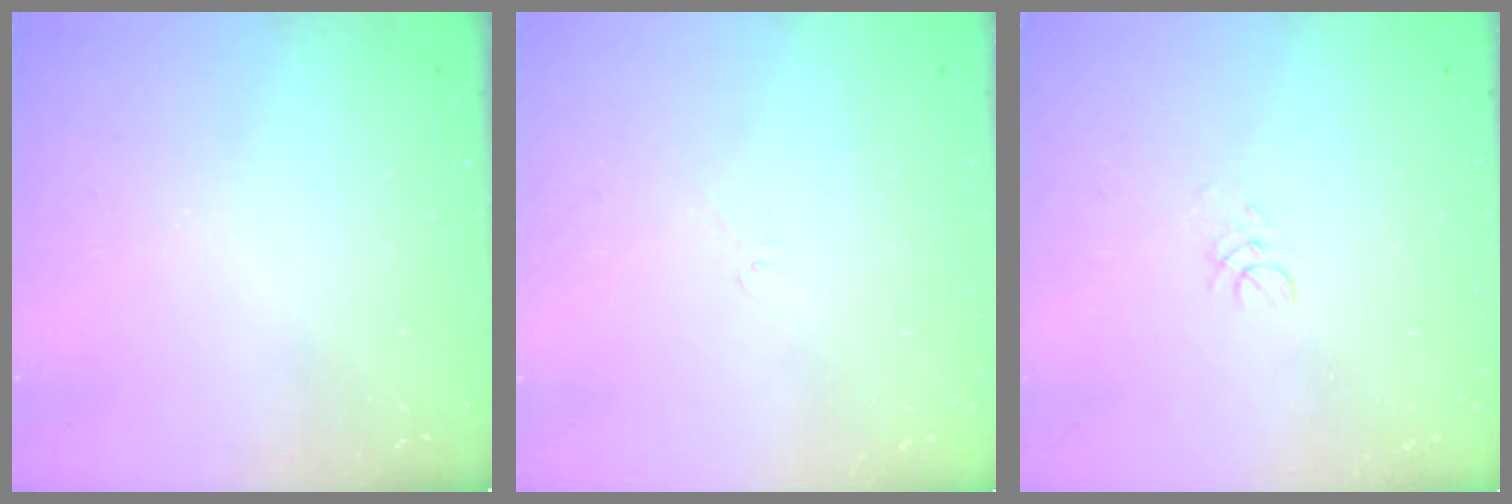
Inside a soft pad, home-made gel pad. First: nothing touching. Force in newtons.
{"total": 2.6, "press": 2.5, "slide": 0.6}
{"total": 1.7, "press": 1.7, "slide": 0.2}